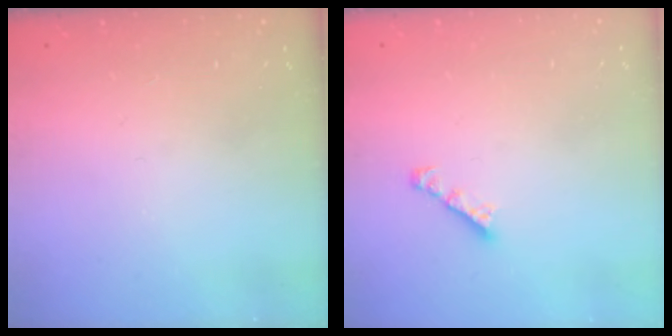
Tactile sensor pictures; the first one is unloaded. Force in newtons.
{"total": 2.4, "press": 2.4, "slide": 0.1}